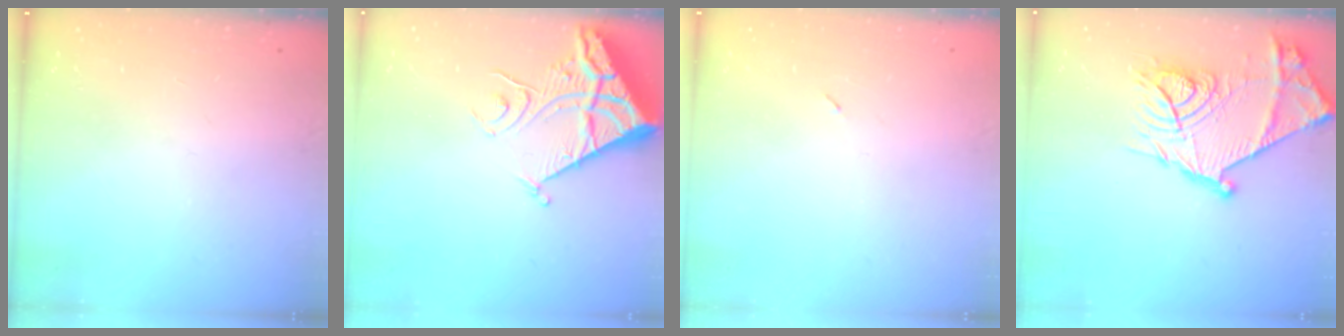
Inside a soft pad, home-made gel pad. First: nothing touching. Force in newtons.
{"total": 11.3, "press": 11.3, "slide": 1.4}
{"total": 2.2, "press": 2.1, "slide": 0.9}
{"total": 23.5, "press": 23.5, "slide": 1.5}